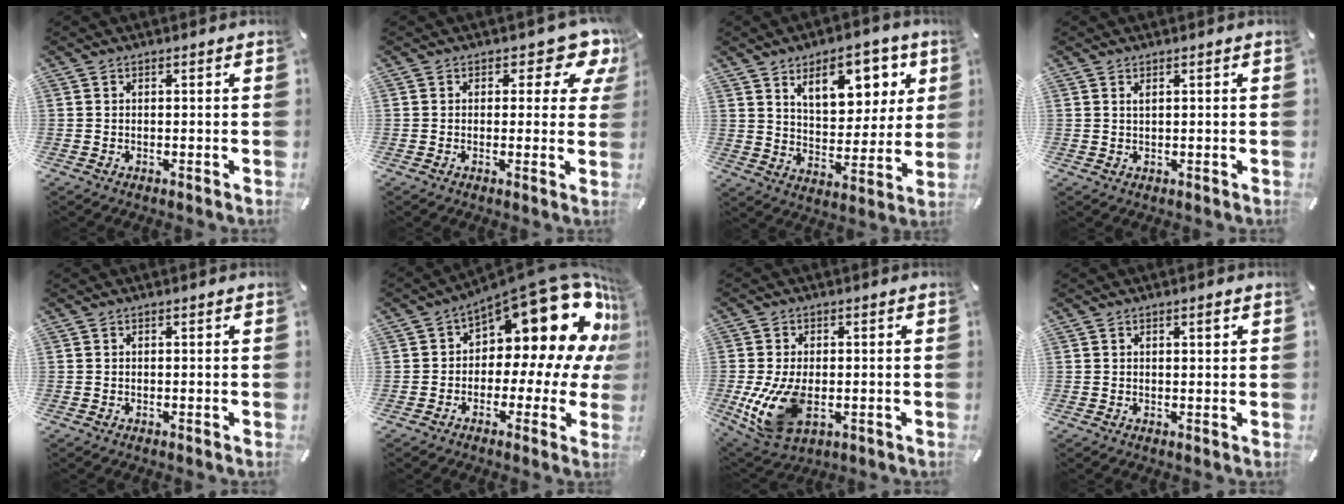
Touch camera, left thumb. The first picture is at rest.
{"total": 8.1, "force": [4.5, 4.0, 5.3], "torque": [-0.050, -0.030, 0.070]}
{"total": 14.2, "force": [8.1, 7.8, 8.7], "torque": [-0.117, -0.034, 0.137]}
{"total": 1.0, "force": [0.5, 0.4, 0.8], "torque": [-0.016, 0.000, 0.010]}
{"total": 0.0}
{"total": 21.0, "force": [9.5, 10.1, 15.8], "torque": [-0.203, -0.085, 0.159]}
{"total": 12.3, "force": [-2.0, 7.7, 9.3], "torque": [-0.206, -0.012, -0.032]}
{"total": 1.5, "force": [0.7, 0.5, 1.2], "torque": [-0.023, 0.002, 0.011]}